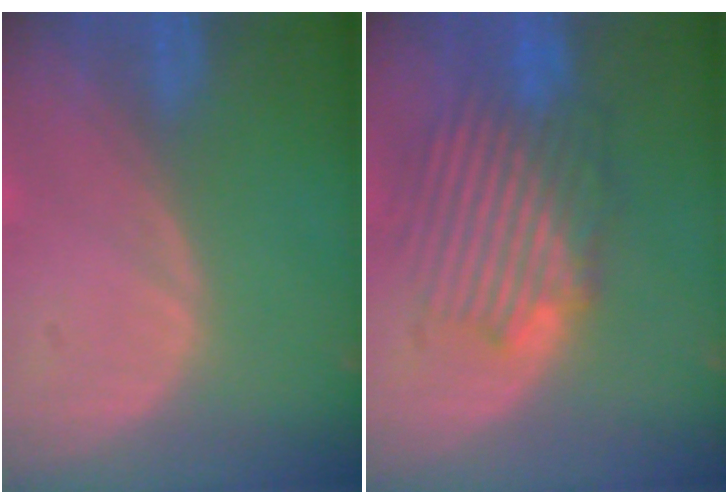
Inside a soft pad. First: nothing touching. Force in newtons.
{"total": 8.7, "press": 8.6, "slide": 1.6}